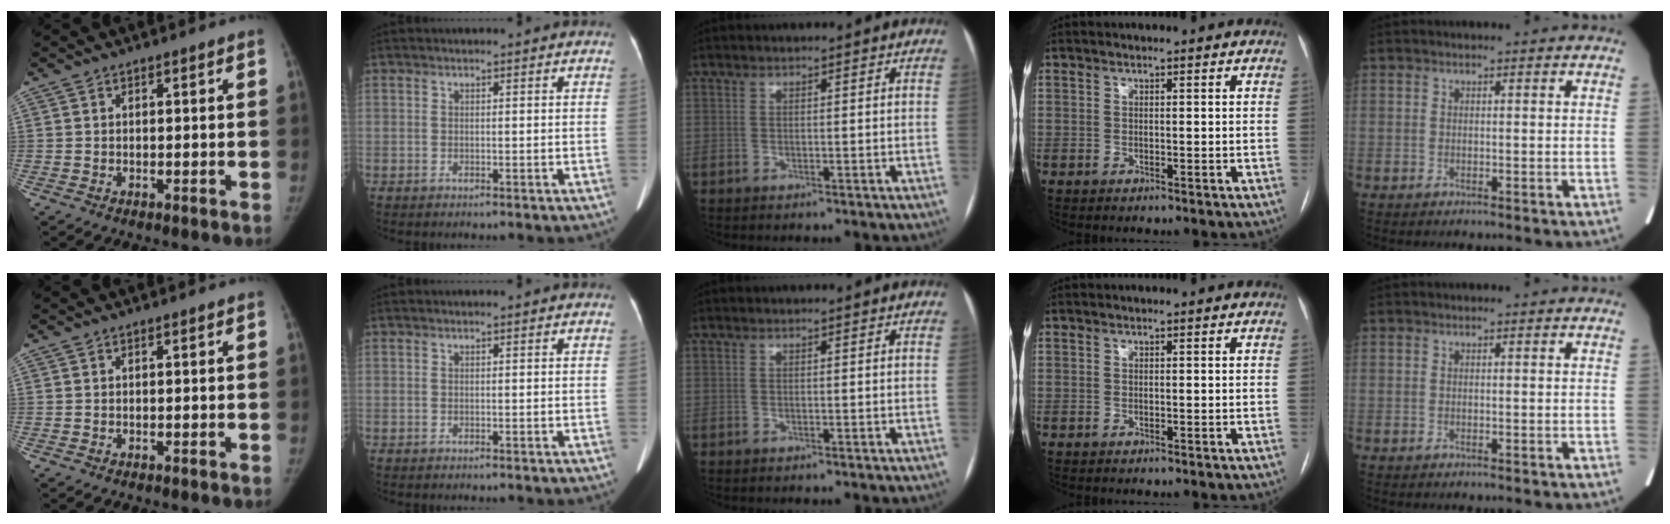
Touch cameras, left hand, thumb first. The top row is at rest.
{}